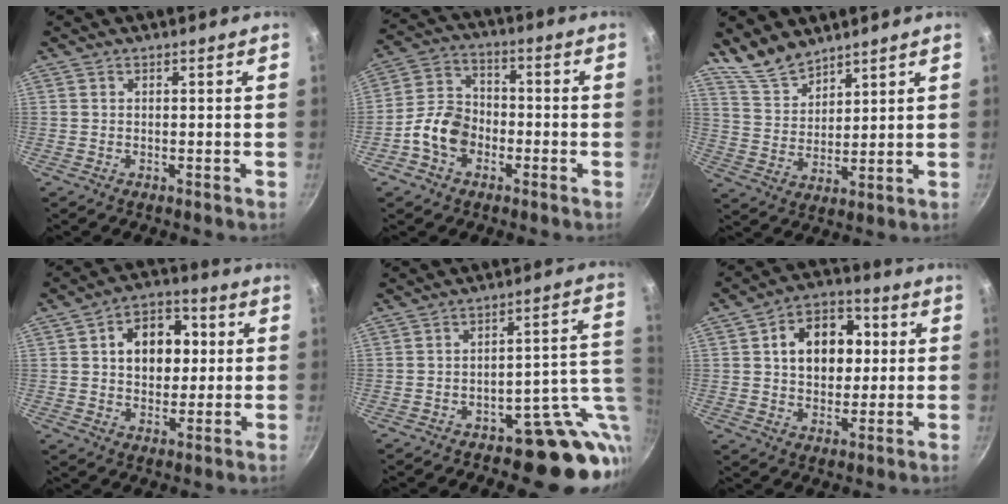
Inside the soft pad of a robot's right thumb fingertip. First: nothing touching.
{"total": 9.3, "force": [-3.4, 7.0, 5.2], "torque": [-0.071, 0.034, -0.076]}
{"total": 8.2, "force": [7.1, 3.2, 2.4], "torque": [-0.029, -0.037, 0.146]}
{"total": 12.6, "force": [2.4, 9.2, 8.3], "torque": [-0.083, 0.009, 0.028]}
{"total": 12.9, "force": [-3.8, 7.1, 10.0], "torque": [-0.061, 0.033, -0.049]}
{"total": 14.1, "force": [2.7, 10.3, 9.3], "torque": [-0.101, 0.014, 0.033]}